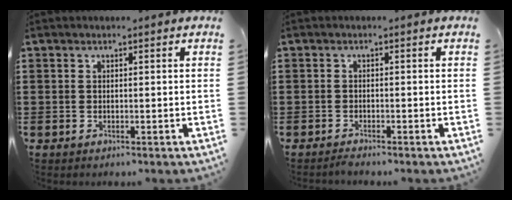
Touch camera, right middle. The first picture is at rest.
{"total": 0.9, "force": [-0.8, 0.0, 0.2], "torque": [-0.007, -0.002, -0.016]}